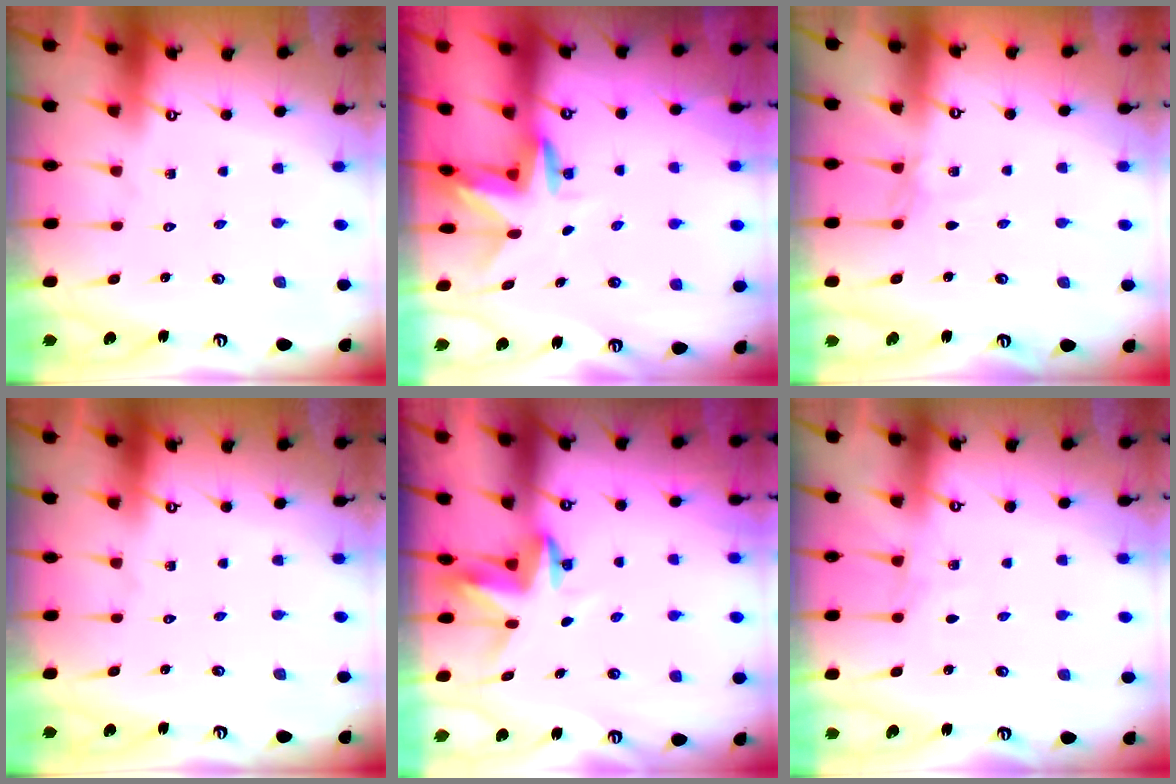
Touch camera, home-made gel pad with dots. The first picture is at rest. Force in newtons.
{"total": 3.0, "press": 3.0, "slide": 0.2}
{"total": 2.6, "press": 2.5, "slide": 0.5}
{"total": 0.0}
{"total": 3.8, "press": 3.8, "slide": 0.4}
{"total": 4.8, "press": 4.7, "slide": 0.5}